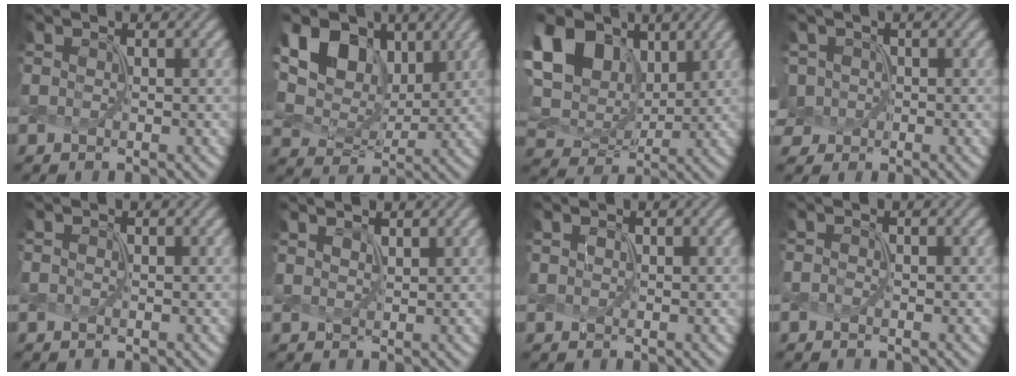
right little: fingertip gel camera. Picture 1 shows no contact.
{"total": 10.2, "force": [4.3, 7.3, 5.7], "torque": [-0.136, 0.024, 0.070]}
{"total": 12.8, "force": [5.2, 8.9, 7.7], "torque": [-0.183, 0.037, 0.084]}
{"total": 2.0, "force": [-0.2, 2.0, 0.4], "torque": [-0.018, 0.005, -0.001]}
{"total": 0.0}
{"total": 1.5, "force": [1.4, 0.4, 0.5], "torque": [-0.003, 0.006, 0.018]}
{"total": 0.0}
{"total": 0.5, "force": [-0.5, 0.0, 0.2], "torque": [-0.005, 0.001, -0.008]}